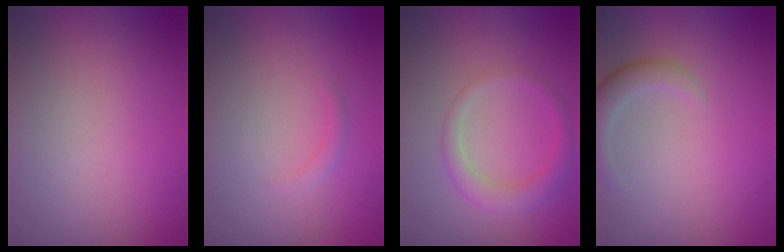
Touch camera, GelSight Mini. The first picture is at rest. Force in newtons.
{"total": 0.9, "press": 0.9, "slide": 0.0}
{"total": 2.7, "press": 2.7, "slide": 0.1}
{"total": 2.5, "press": 2.5, "slide": 0.2}